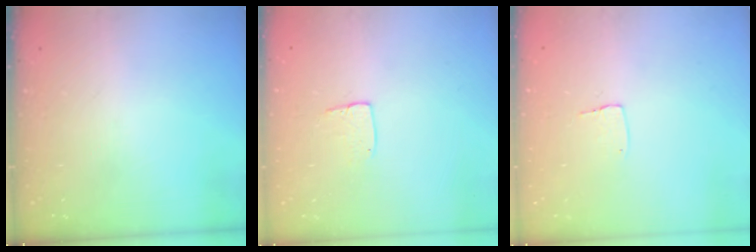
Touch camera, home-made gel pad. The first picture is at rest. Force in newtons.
{"total": 5.6, "press": 5.6, "slide": 0.2}
{"total": 3.8, "press": 3.8, "slide": 0.1}